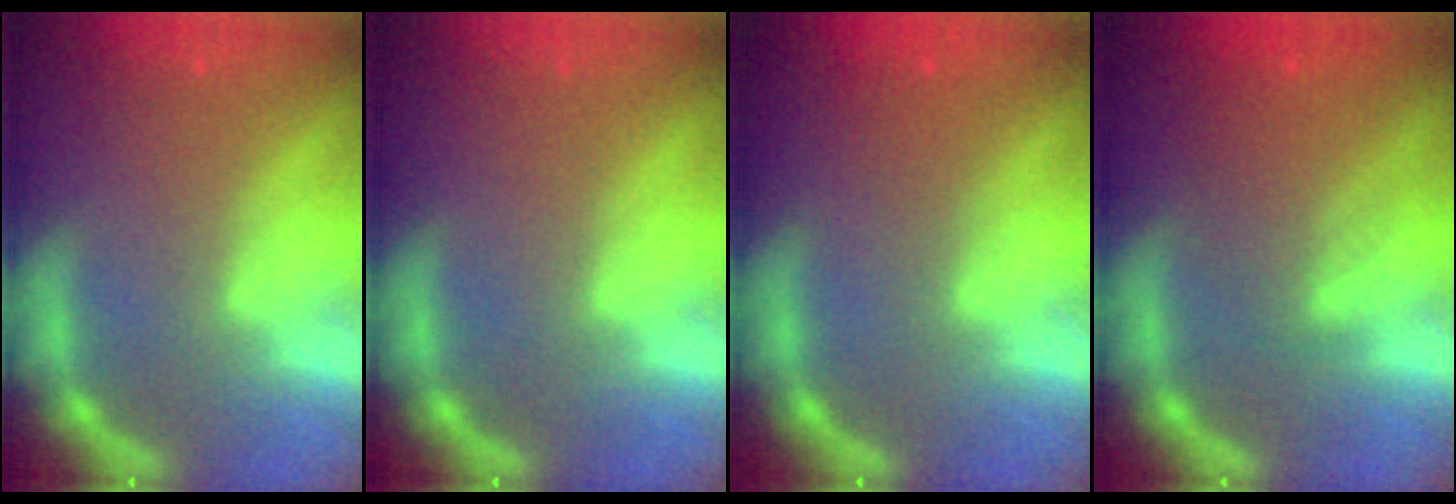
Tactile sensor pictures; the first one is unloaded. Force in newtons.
{"total": 0.0}
{"total": 1.4}
{"total": 5.1}